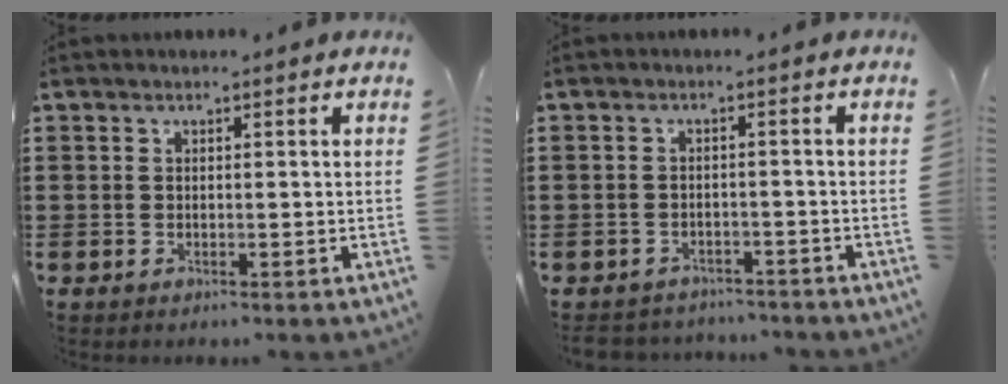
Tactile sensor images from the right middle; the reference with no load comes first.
{"total": 2.3, "force": [-2.3, 0.5, -0.2], "torque": [-0.004, -0.001, -0.052]}